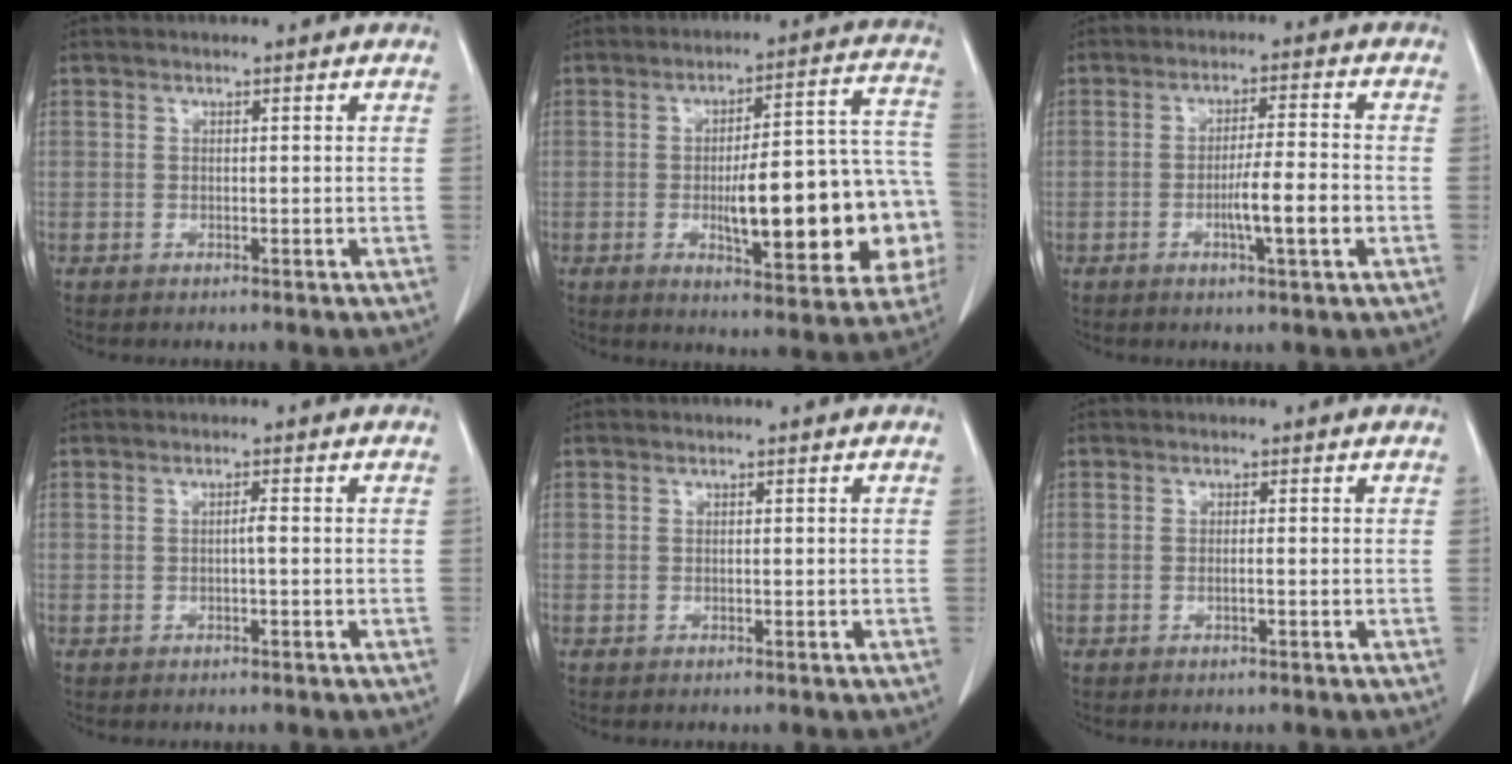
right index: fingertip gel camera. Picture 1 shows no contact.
{"total": 22.3, "force": [-4.3, 5.6, 21.2], "torque": [-0.218, 0.036, -0.041]}
{"total": 7.1, "force": [-2.0, 0.6, 6.8], "torque": [-0.113, 0.001, -0.032]}
{"total": 1.5, "force": [-0.1, 0.3, 1.4], "torque": [-0.030, 0.003, 0.000]}
{"total": 0.0}
{"total": 1.3, "force": [-0.3, 0.3, 1.2], "torque": [-0.028, 0.001, -0.002]}